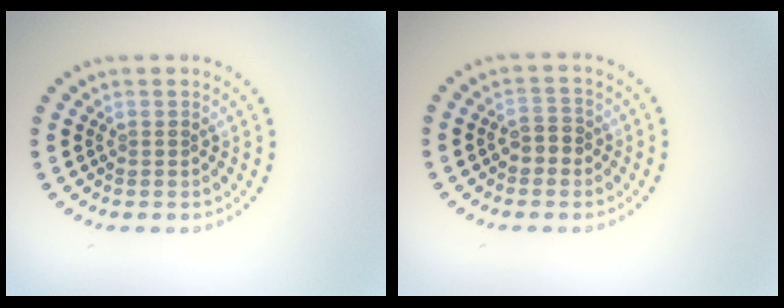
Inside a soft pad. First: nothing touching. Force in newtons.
{"total": 1.8, "press": 1.7, "slide": 0.6}